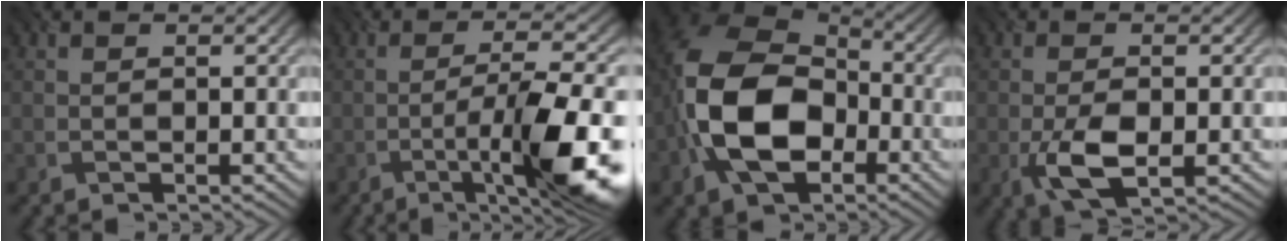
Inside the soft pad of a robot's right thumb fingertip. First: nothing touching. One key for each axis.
{"total": 14.0, "fx": -5.2, "fy": 3.0, "fz": 12.7, "tx": -0.178, "ty": 0.010, "tz": -0.082}
{"total": 14.6, "fx": -3.5, "fy": 9.8, "fz": 10.2, "tx": -0.217, "ty": -0.009, "tz": -0.082}
{"total": 5.5, "fx": -1.6, "fy": 2.4, "fz": 4.7, "tx": -0.097, "ty": -0.007, "tz": -0.029}